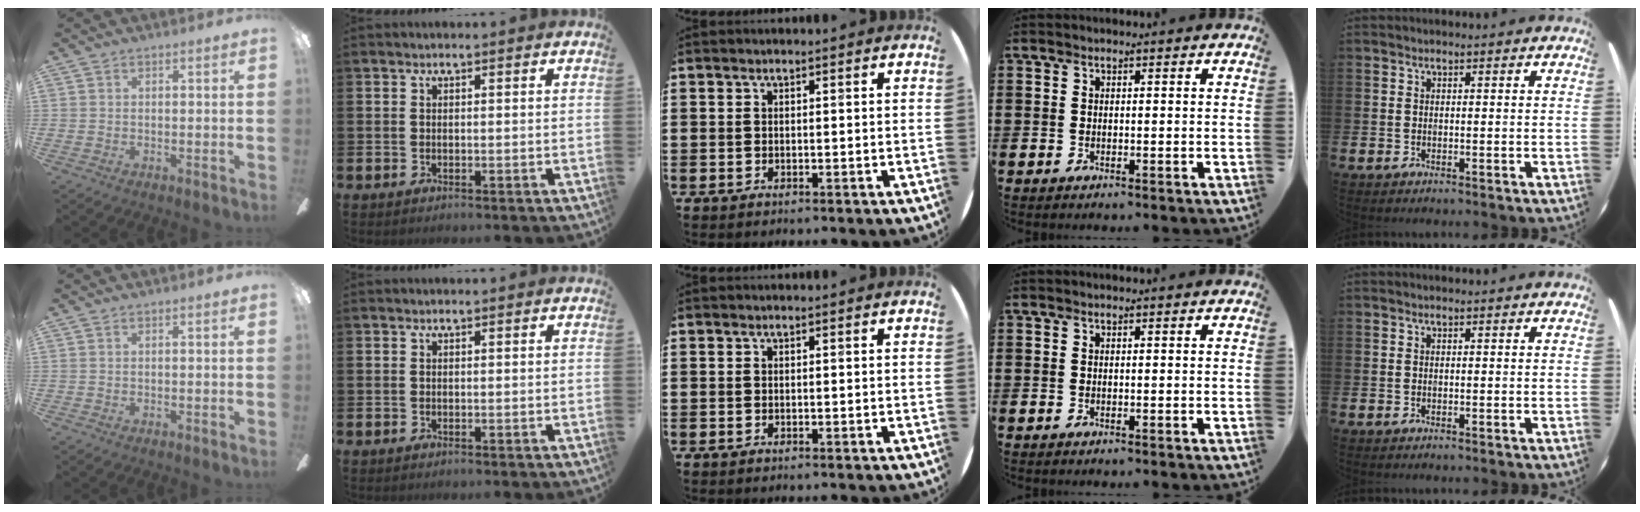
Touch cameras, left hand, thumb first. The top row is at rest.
{}